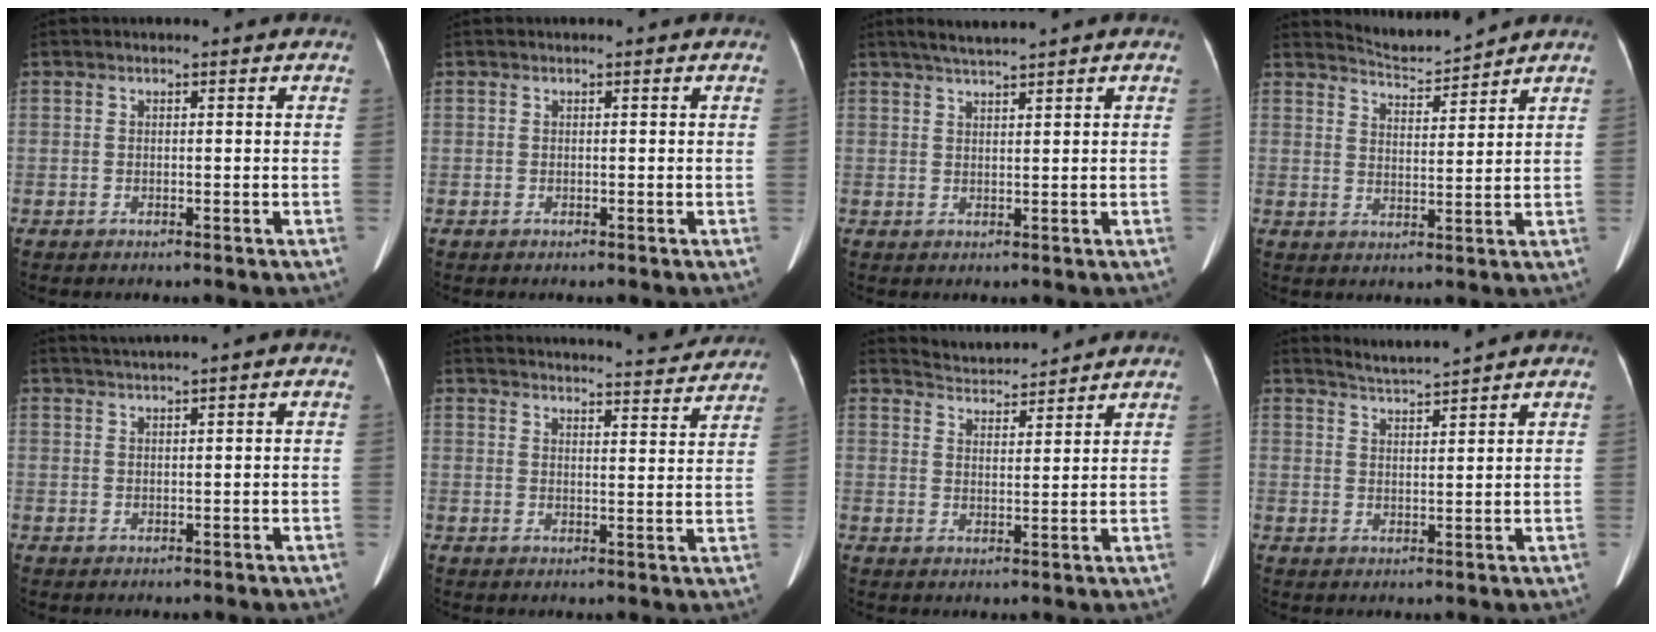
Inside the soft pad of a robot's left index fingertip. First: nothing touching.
{"total": 0.0}
{"total": 2.8, "force": [2.4, -0.6, 1.4], "torque": [-0.029, 0.007, 0.048]}
{"total": 4.9, "force": [4.8, -0.7, -0.4], "torque": [-0.002, -0.005, 0.088]}
{"total": 1.6, "force": [1.1, -0.2, 1.1], "torque": [-0.023, 0.017, 0.027]}
{"total": 18.5, "force": [17.8, 1.8, 4.4], "torque": [-0.060, -0.006, 0.221]}
{"total": 5.1, "force": [5.1, 0.1, -0.3], "torque": [-0.006, 0.015, 0.087]}
{"total": 3.2, "force": [3.0, -1.3, 0.0], "torque": [-0.006, -0.002, 0.061]}